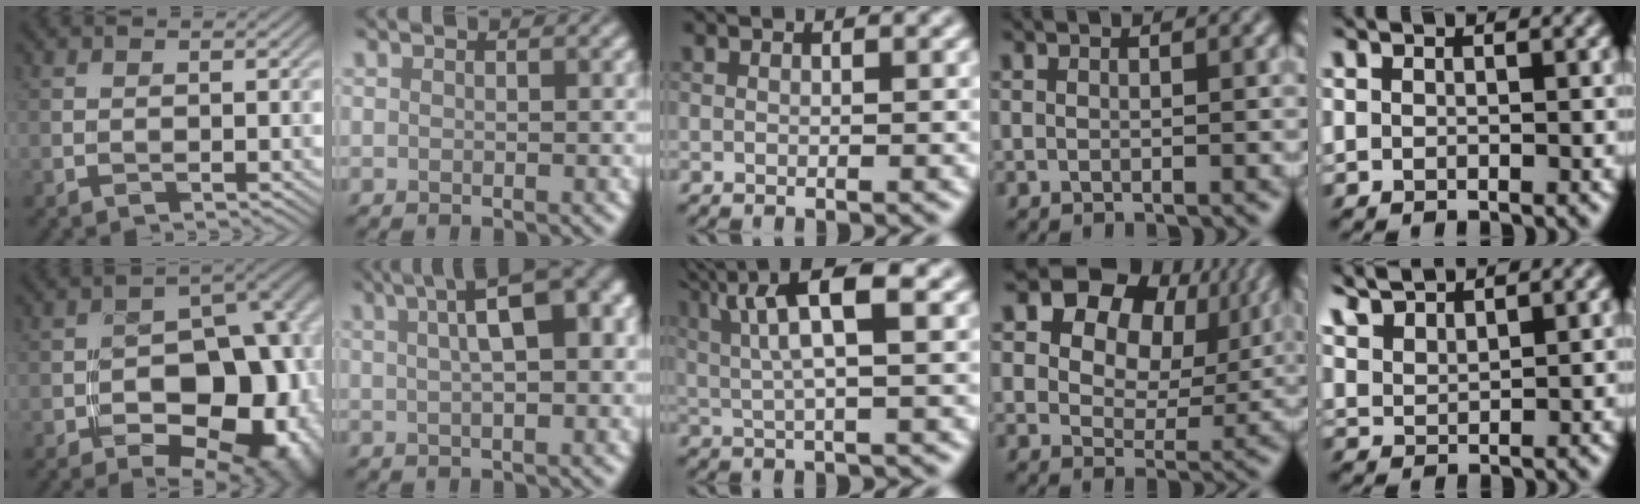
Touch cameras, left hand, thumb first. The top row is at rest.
{"thumb": {"total": 18.8, "force": [-6.5, 12.7, 12.3], "torque": [-0.103, 0.006, -0.082]}, "index": {"total": 11.3, "force": [3.2, 4.5, 9.9], "torque": [-0.100, 0.045, 0.026]}, "middle": {"total": 5.2, "force": [1.5, 0.6, 4.9], "torque": [-0.101, 0.013, 0.040]}, "ring": {"total": 14.6, "force": [7.1, 10.4, 7.4], "torque": [-0.160, 0.049, 0.140]}, "little": {"total": 3.6, "force": [3.3, 0.3, 1.5], "torque": [-0.042, 0.016, 0.052]}}